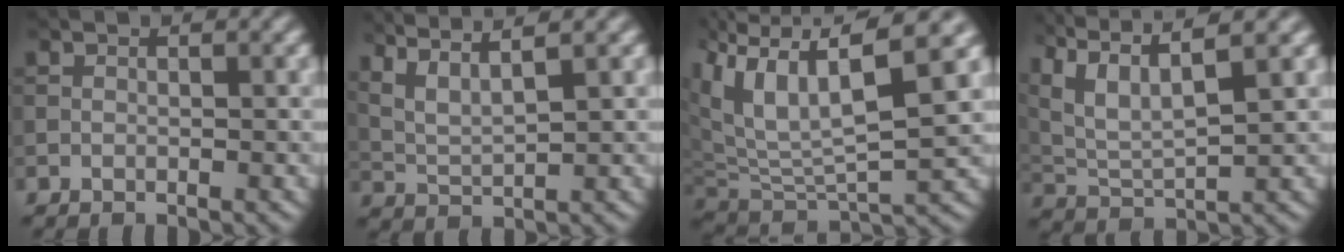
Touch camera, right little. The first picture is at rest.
{"total": 6.0, "force": [4.4, 1.4, 3.8], "torque": [-0.069, 0.025, 0.060]}
{"total": 10.2, "force": [4.3, 3.6, 8.5], "torque": [-0.175, 0.008, 0.081]}
{"total": 9.2, "force": [6.1, 2.9, 6.3], "torque": [-0.144, 0.028, 0.093]}